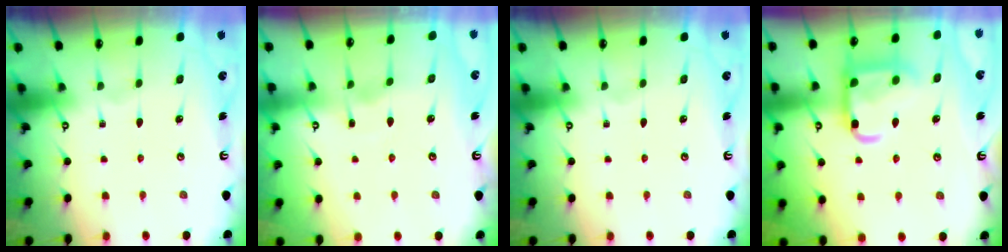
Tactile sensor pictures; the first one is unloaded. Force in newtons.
{"total": 3.0, "press": 2.9, "slide": 0.4}
{"total": 0.0}
{"total": 16.1, "press": 16.0, "slide": 1.5}